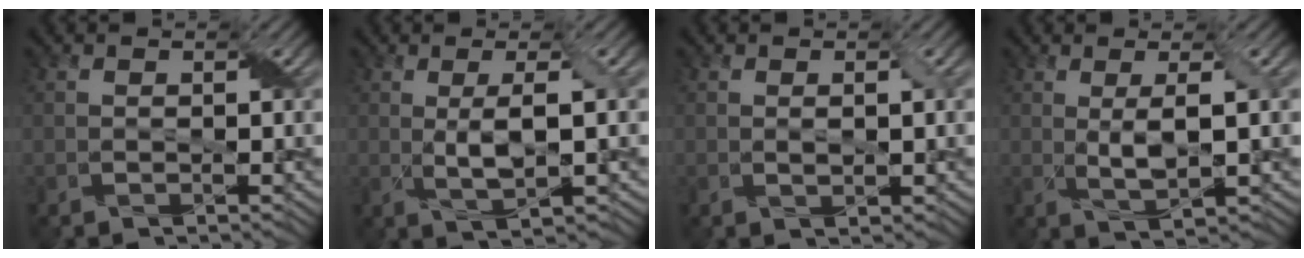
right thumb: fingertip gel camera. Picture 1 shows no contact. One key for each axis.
{"total": 4.6, "fx": 0.4, "fy": 0.9, "fz": 4.5, "tx": -0.092, "ty": 0.002, "tz": 0.011}
{"total": 1.4, "fx": 0.2, "fy": 0.5, "fz": 1.3, "tx": -0.027, "ty": -0.001, "tz": 0.008}
{"total": 4.1, "fx": 0.5, "fy": 0.9, "fz": 3.9, "tx": -0.084, "ty": 0.001, "tz": 0.014}